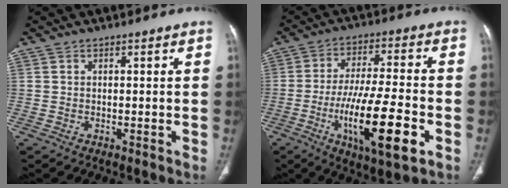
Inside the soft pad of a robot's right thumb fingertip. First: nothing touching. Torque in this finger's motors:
{"motor_torque": [1.58, 3.43, 1.69, -0.01, 0.51]}